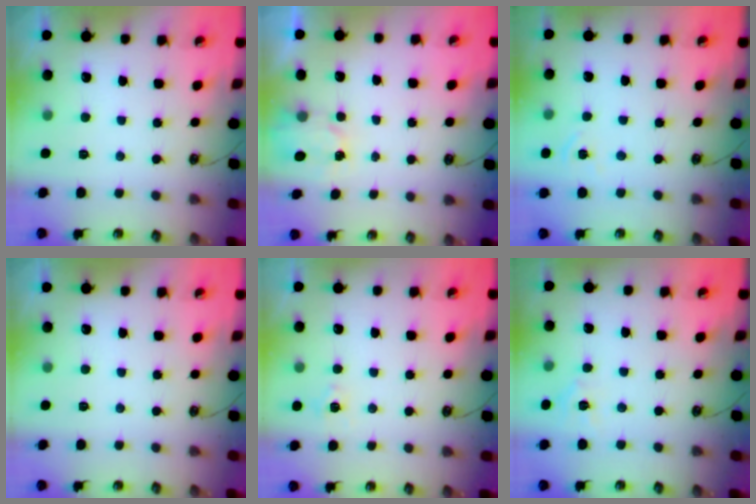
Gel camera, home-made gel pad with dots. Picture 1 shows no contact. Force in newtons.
{"total": 2.6, "press": 2.6, "slide": 0.4}
{"total": 4.7, "press": 4.7, "slide": 0.5}
{"total": 0.0}
{"total": 6.1, "press": 6.1, "slide": 0.6}
{"total": 3.2, "press": 3.2, "slide": 0.4}